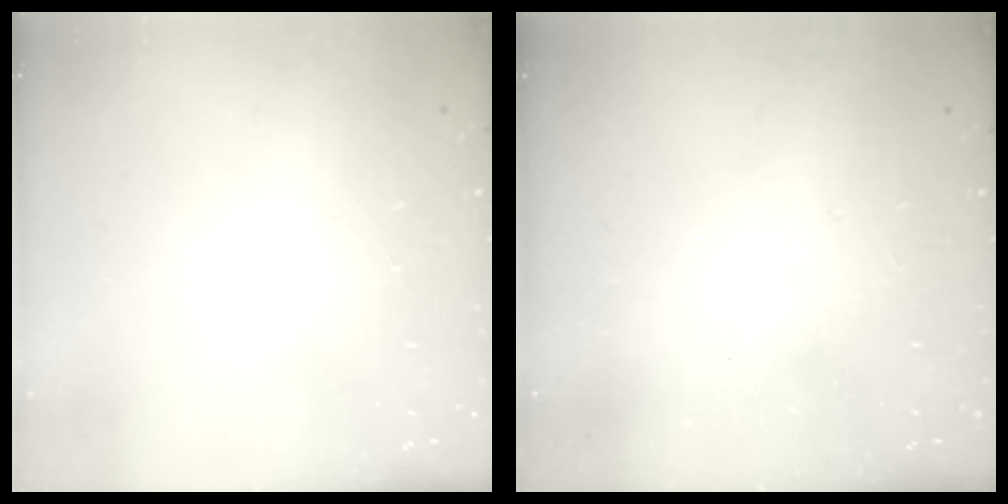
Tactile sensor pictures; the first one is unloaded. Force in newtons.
{"total": 2.4, "press": 2.2, "slide": 0.8}